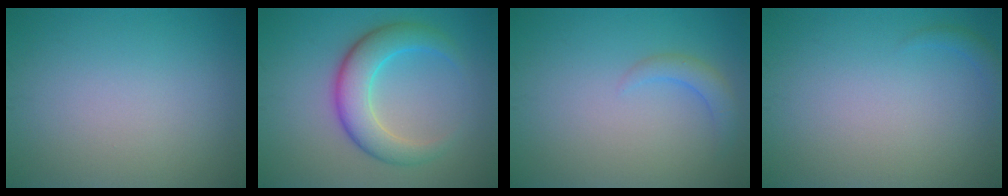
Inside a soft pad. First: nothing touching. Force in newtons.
{"total": 5.6, "press": 5.6, "slide": 0.1}
{"total": 1.8, "press": 1.8, "slide": 0.3}
{"total": 0.9, "press": 0.9, "slide": 0.1}